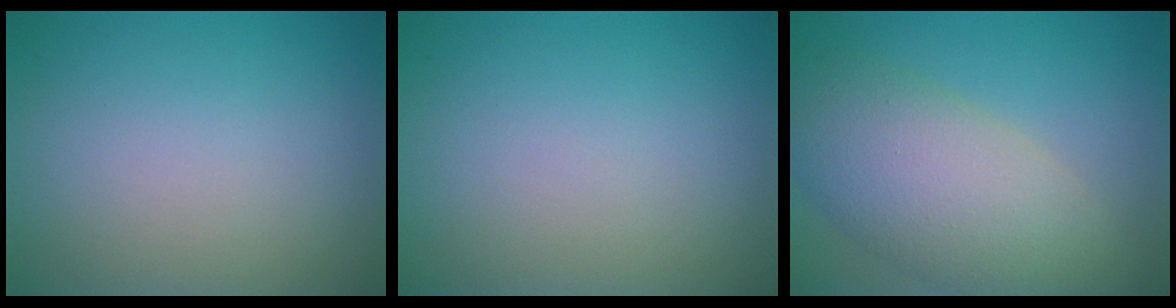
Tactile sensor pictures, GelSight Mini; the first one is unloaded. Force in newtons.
{"total": 0.0}
{"total": 8.5, "press": 8.5, "slide": 0.5}